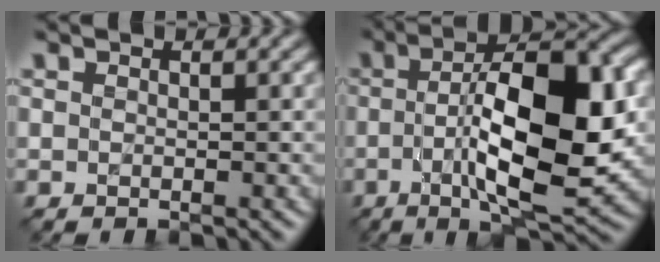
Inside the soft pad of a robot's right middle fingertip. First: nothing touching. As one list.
[{"total": 12.3, "force": [-1.0, 3.8, 11.7], "torque": [-0.180, 0.005, -0.018]}]